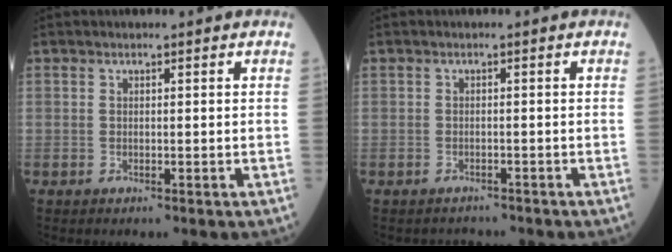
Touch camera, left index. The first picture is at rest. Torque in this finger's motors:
{"motor_torque": [-0.22, 0.38, -1.06, -0.21]}